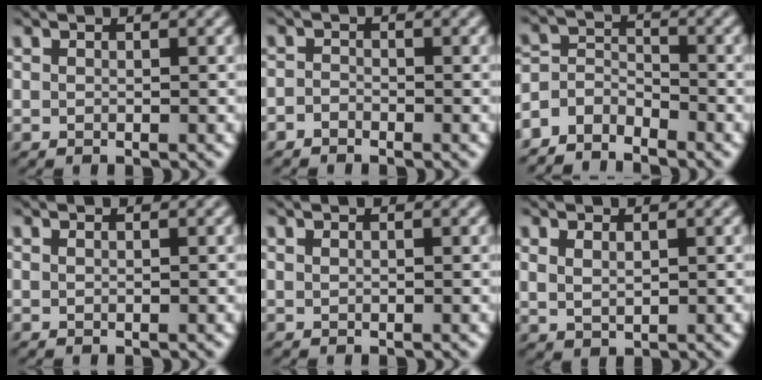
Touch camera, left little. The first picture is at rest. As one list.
[{"total": 1.1, "force": [-0.7, 0.8, 0.2], "torque": [0.004, 0.001, -0.022]}, {"total": 3.9, "force": [-3.4, 1.7, 0.7], "torque": [-0.018, 0.005, -0.076]}, {"total": 0.0}, {"total": 0.0}, {"total": 1.5, "force": [0.7, 0.8, 1.1], "torque": [-0.029, -0.002, 0.021]}]